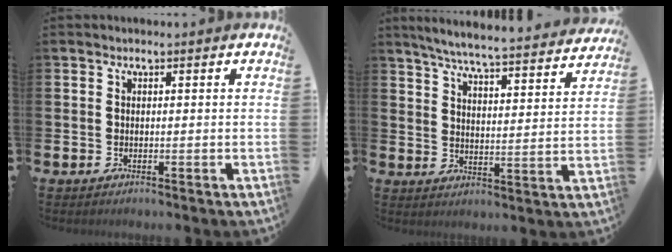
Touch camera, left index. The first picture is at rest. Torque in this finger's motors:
{"motor_torque": [1.03, -1.11, 0.67, 0.17]}